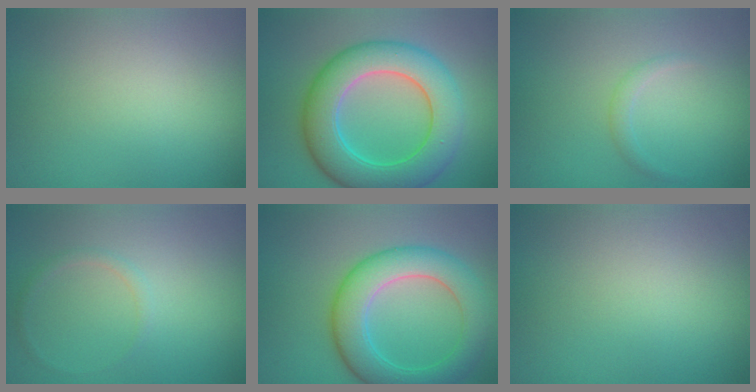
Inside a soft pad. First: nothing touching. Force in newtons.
{"total": 8.6, "press": 8.6, "slide": 0.3}
{"total": 0.9, "press": 0.9, "slide": 0.0}
{"total": 0.8, "press": 0.8, "slide": 0.0}
{"total": 6.6, "press": 6.6, "slide": 0.1}
{"total": 0.0}